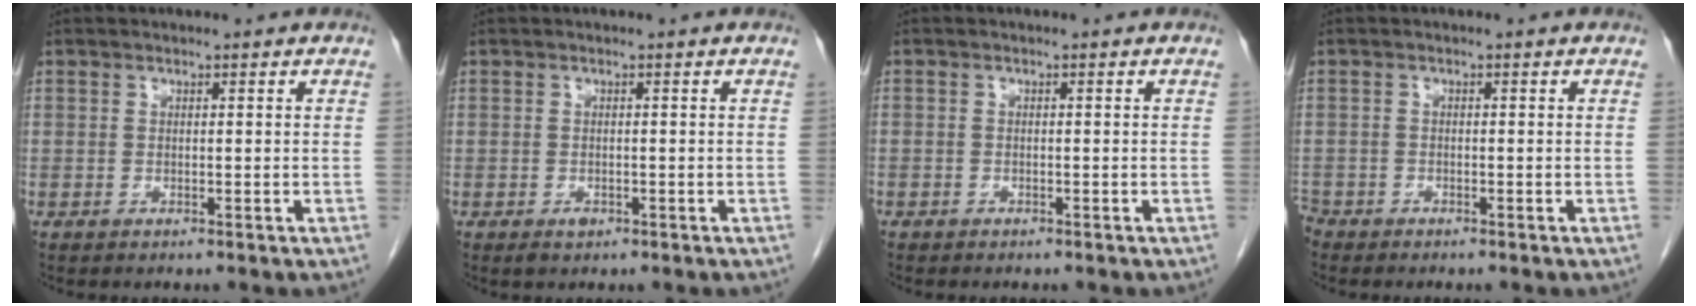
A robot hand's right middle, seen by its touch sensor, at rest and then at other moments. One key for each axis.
{"total": 1.1, "fx": -0.7, "fy": 0.6, "fz": 0.7, "tx": -0.012, "ty": 0.000, "tz": -0.006}
{"total": 0.7, "fx": -0.5, "fy": 0.4, "fz": 0.1, "tx": -0.009, "ty": 0.001, "tz": -0.010}
{"total": 2.1, "fx": -1.9, "fy": 0.8, "fz": 0.2, "tx": -0.006, "ty": -0.002, "tz": -0.036}